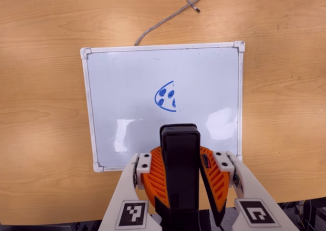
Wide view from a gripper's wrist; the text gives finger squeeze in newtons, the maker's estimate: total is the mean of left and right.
{"total": 10.5, "left": 10.0, "right": 11.0}